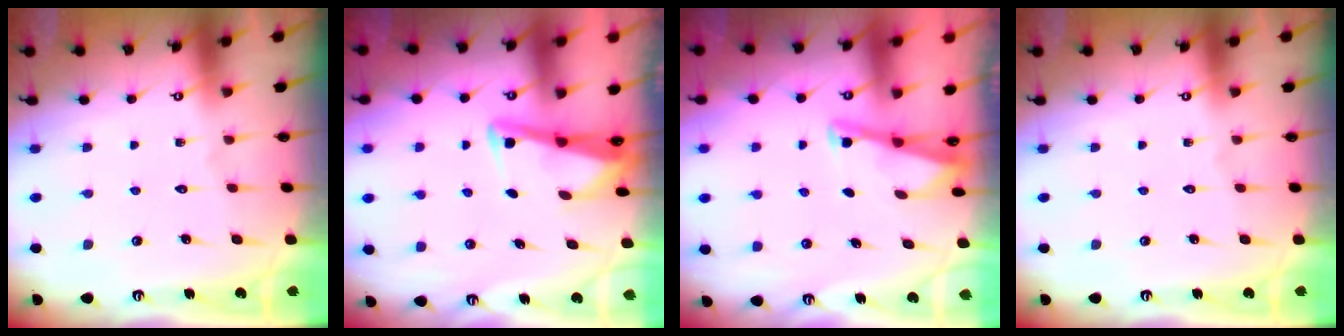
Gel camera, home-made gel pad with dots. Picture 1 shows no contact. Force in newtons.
{"total": 3.1, "press": 3.1, "slide": 0.4}
{"total": 2.8, "press": 2.7, "slide": 0.3}
{"total": 0.0}